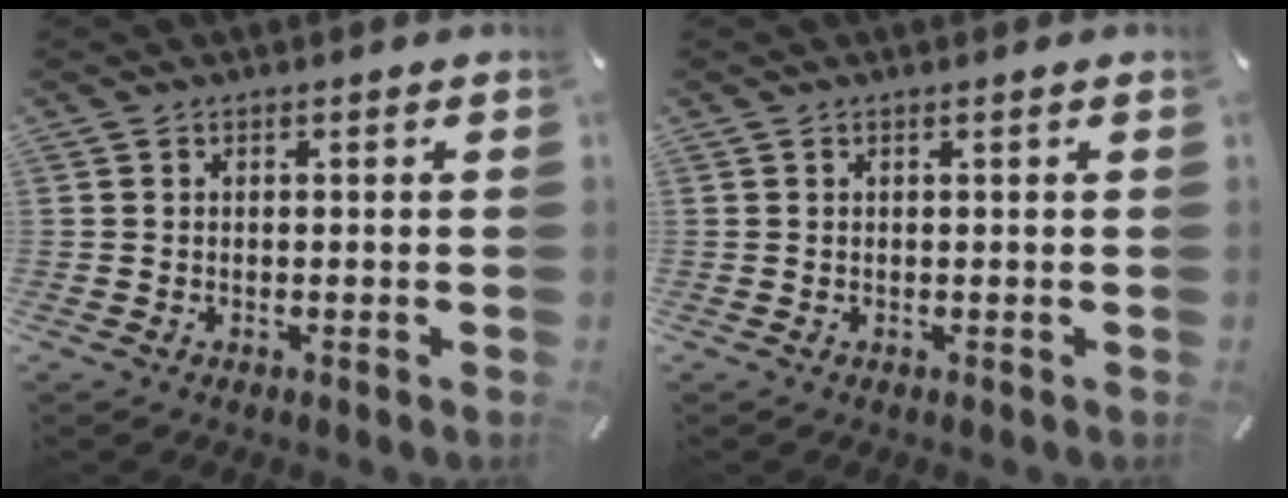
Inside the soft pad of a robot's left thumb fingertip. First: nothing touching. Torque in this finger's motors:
{"motor_torque": [0.16, -0.02, 0.02, -0.17, 0.01]}